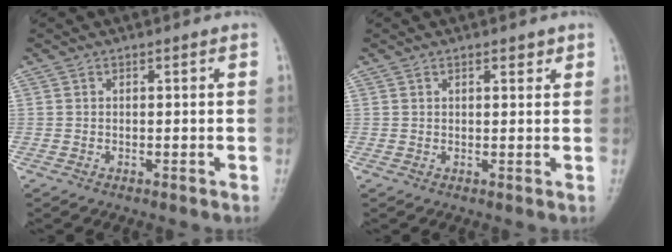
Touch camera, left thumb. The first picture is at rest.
{"total": 1.5, "force": [0.9, 0.6, 1.0], "torque": [-0.004, -0.001, 0.011]}